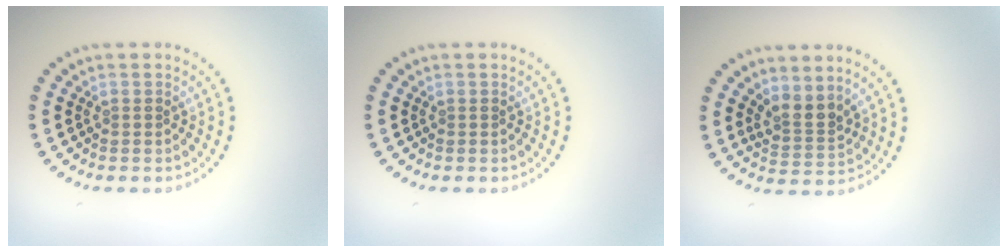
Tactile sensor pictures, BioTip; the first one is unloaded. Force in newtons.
{"total": 0.0}
{"total": 2.6, "press": 1.9, "slide": 1.9}